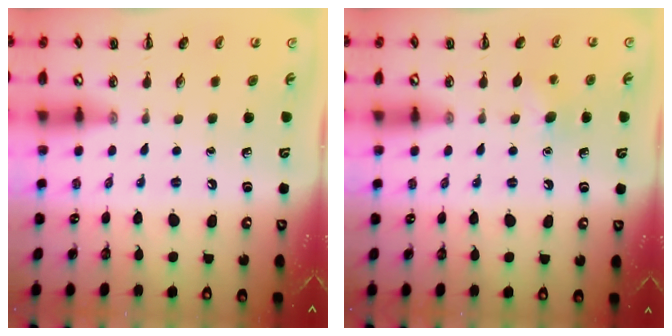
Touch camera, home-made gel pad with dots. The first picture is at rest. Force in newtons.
{"total": 5.4, "press": 5.3, "slide": 1.0}